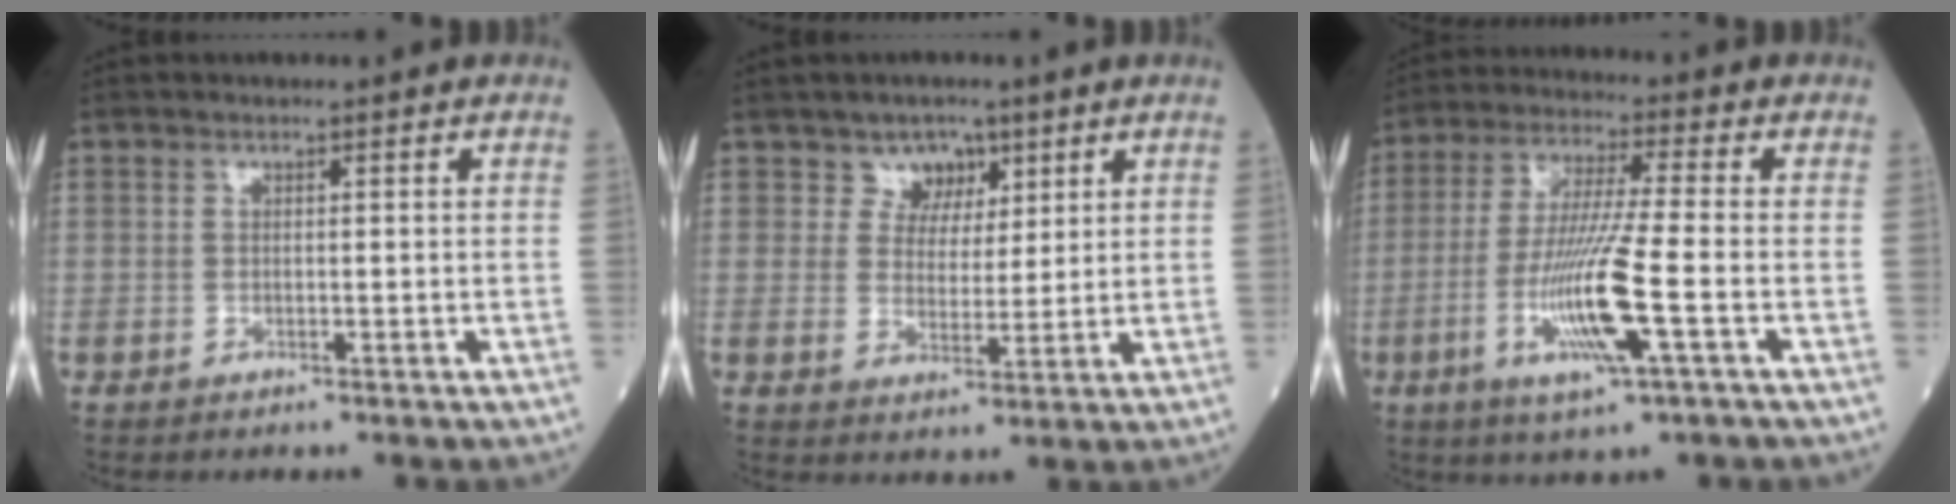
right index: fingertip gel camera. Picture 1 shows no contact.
{"total": 4.4, "force": [2.8, 3.3, 0.7], "torque": [-0.006, 0.005, 0.049]}
{"total": 11.8, "force": [-3.5, -0.2, 11.3], "torque": [-0.230, -0.016, -0.068]}